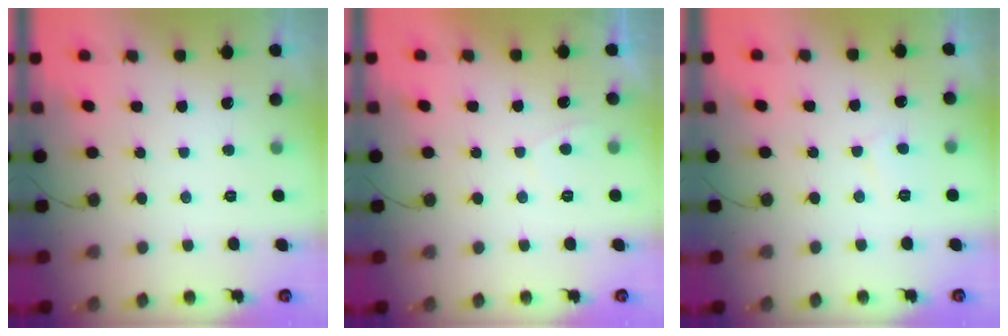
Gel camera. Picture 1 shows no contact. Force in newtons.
{"total": 0.7, "press": 0.5, "slide": 0.5}
{"total": 3.0, "press": 3.0, "slide": 0.2}